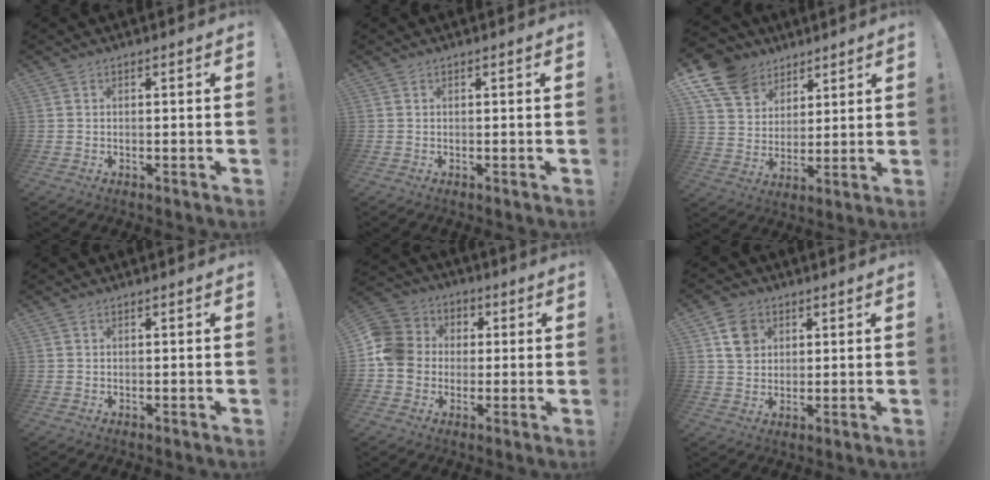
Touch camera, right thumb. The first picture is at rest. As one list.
[{"total": 0.0}, {"total": 14.0, "force": [8.8, 9.7, 5.0], "torque": [-0.091, -0.055, 0.172]}, {"total": 0.0}, {"total": 12.3, "force": [-0.4, 11.2, 5.1], "torque": [-0.094, 0.019, -0.004]}, {"total": 8.2, "force": [3.1, 6.6, 3.7], "torque": [-0.048, -0.001, 0.063]}]